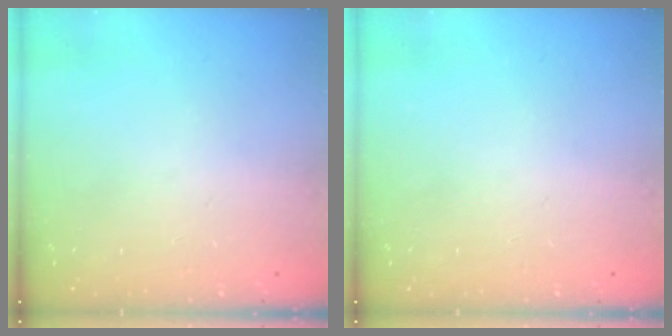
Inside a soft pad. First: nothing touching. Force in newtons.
{"total": 0.0}